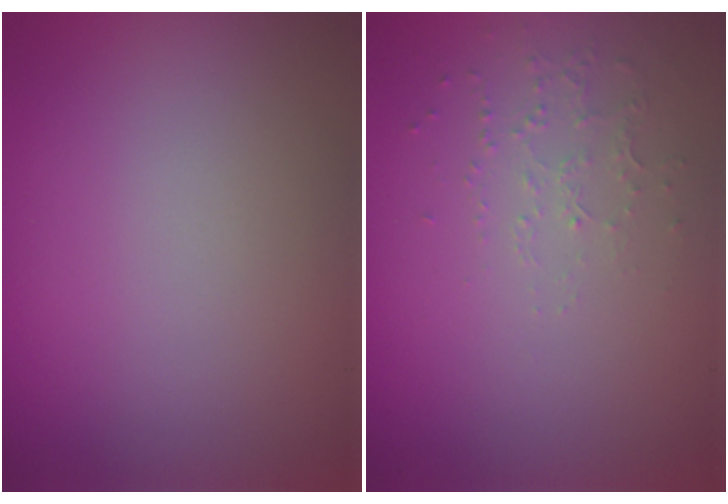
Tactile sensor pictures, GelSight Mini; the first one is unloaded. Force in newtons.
{"total": 1.0, "press": 0.6, "slide": 0.8}